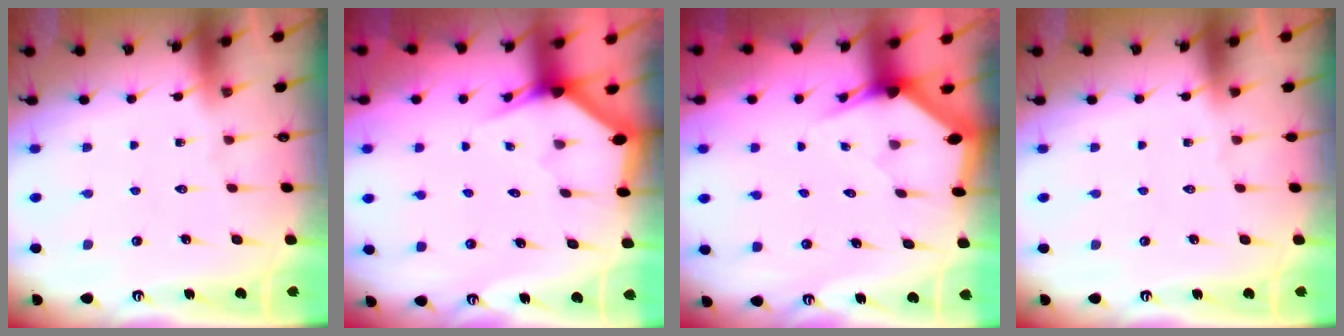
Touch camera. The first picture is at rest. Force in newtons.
{"total": 2.7, "press": 2.7, "slide": 0.2}
{"total": 3.0, "press": 3.0, "slide": 0.2}
{"total": 0.0}